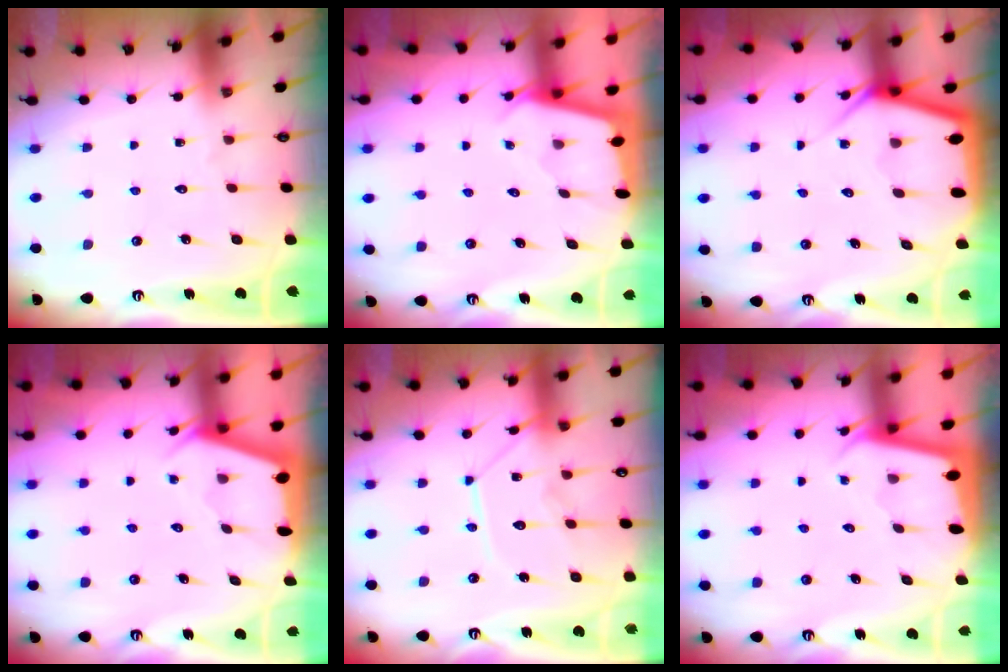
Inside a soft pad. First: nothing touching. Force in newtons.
{"total": 1.8, "press": 1.8, "slide": 0.2}
{"total": 6.6, "press": 6.6, "slide": 0.7}
{"total": 2.4, "press": 2.4, "slide": 0.3}
{"total": 12.3, "press": 12.3, "slide": 1.2}
{"total": 1.9, "press": 1.9, "slide": 0.1}